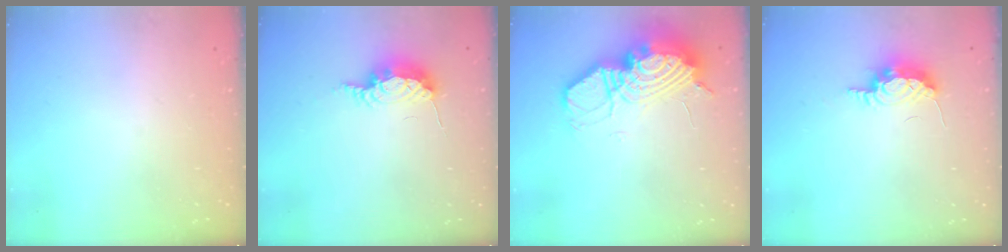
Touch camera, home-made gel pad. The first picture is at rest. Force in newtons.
{"total": 7.9, "press": 7.8, "slide": 0.6}
{"total": 19.5, "press": 19.4, "slide": 2.1}
{"total": 7.6, "press": 7.4, "slide": 1.6}